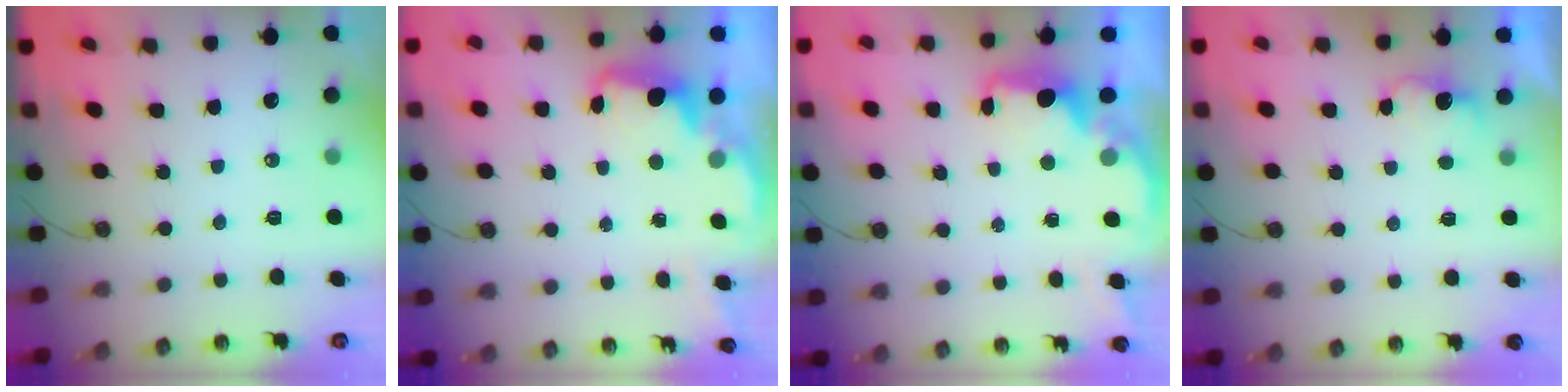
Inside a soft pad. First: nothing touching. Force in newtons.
{"total": 2.5, "press": 2.5, "slide": 0.5}
{"total": 2.0, "press": 1.9, "slide": 0.7}
{"total": 2.6, "press": 2.5, "slide": 0.9}